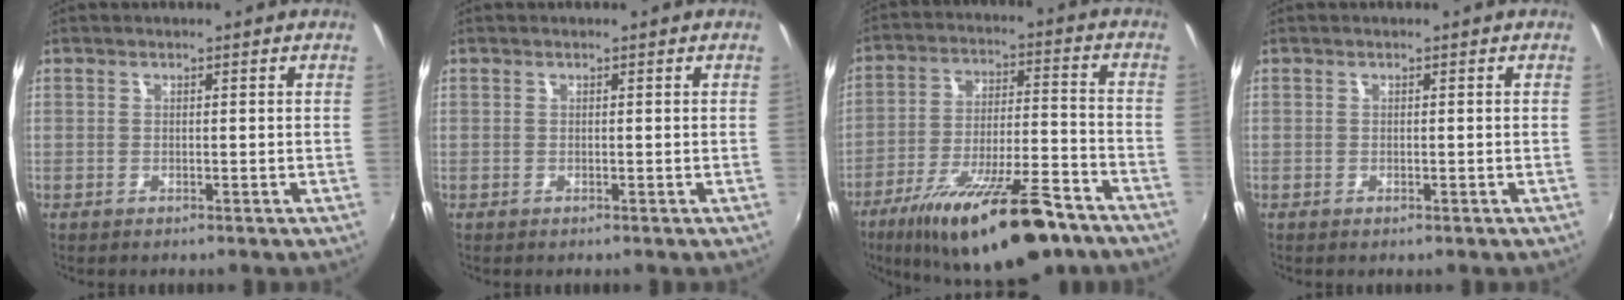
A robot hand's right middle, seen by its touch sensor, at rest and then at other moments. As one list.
[{"total": 0.0}, {"total": 22.6, "force": [-15.8, 6.2, 15.0], "torque": [-0.258, -0.030, -0.236]}, {"total": 0.0}]